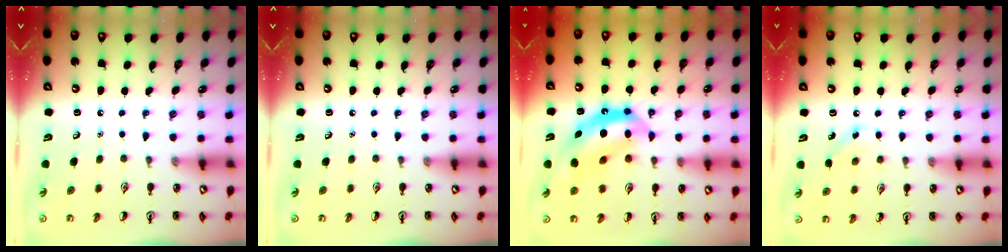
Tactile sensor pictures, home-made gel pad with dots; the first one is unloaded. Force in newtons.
{"total": 0.0}
{"total": 12.9, "press": 12.2, "slide": 4.0}
{"total": 6.9, "press": 6.6, "slide": 2.1}